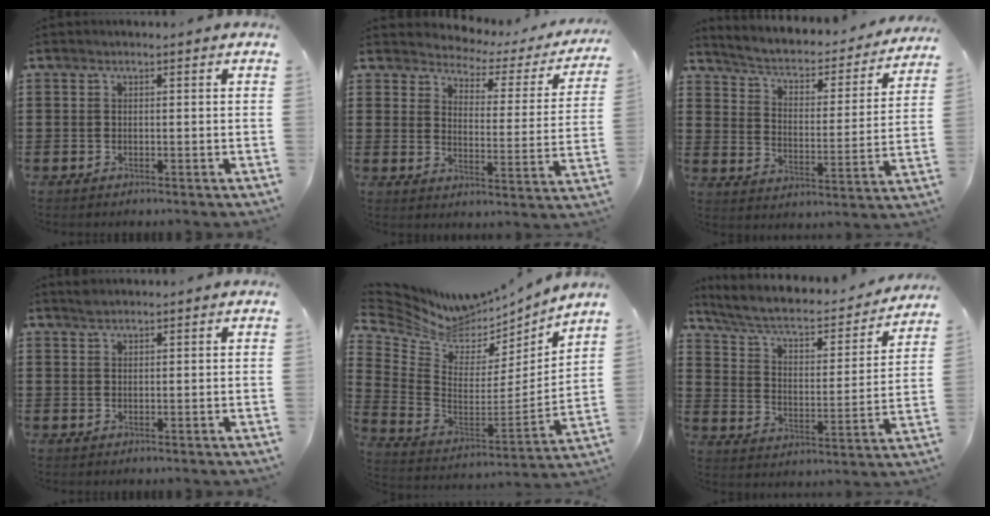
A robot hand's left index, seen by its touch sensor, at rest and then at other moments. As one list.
[{"total": 2.7, "force": [2.6, 0.6, 0.3], "torque": [-0.028, -0.026, 0.036]}, {"total": 3.0, "force": [2.2, 1.2, 1.6], "torque": [-0.047, -0.021, 0.025]}, {"total": 1.3, "force": [1.2, 0.3, 0.4], "torque": [-0.010, -0.001, 0.023]}, {"total": 6.6, "force": [5.6, 3.0, 1.8], "torque": [-0.075, -0.050, 0.095]}, {"total": 5.6, "force": [4.5, 1.6, 2.8], "torque": [-0.077, -0.032, 0.071]}]